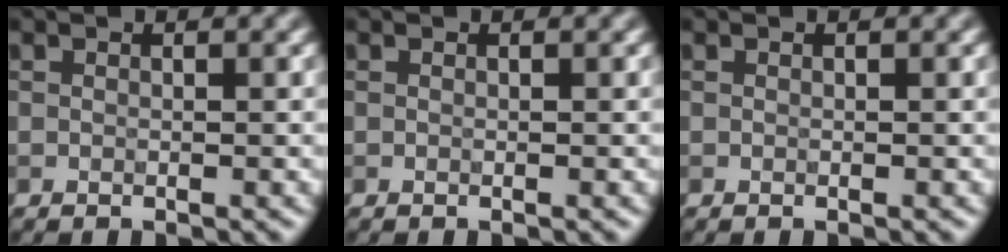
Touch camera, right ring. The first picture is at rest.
{"total": 0.0}
{"total": 0.0}